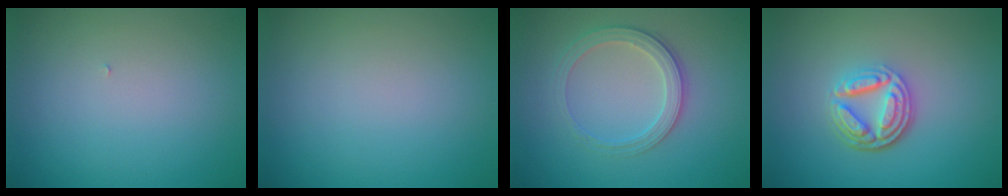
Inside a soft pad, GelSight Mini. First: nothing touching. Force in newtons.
{"total": 0.0}
{"total": 2.8, "press": 2.6, "slide": 0.8}
{"total": 4.6, "press": 3.4, "slide": 3.1}